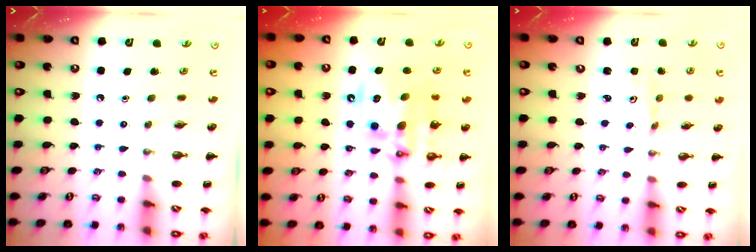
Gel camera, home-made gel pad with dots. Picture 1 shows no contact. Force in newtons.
{"total": 16.1, "press": 15.7, "slide": 3.6}
{"total": 1.8, "press": 1.8, "slide": 0.5}